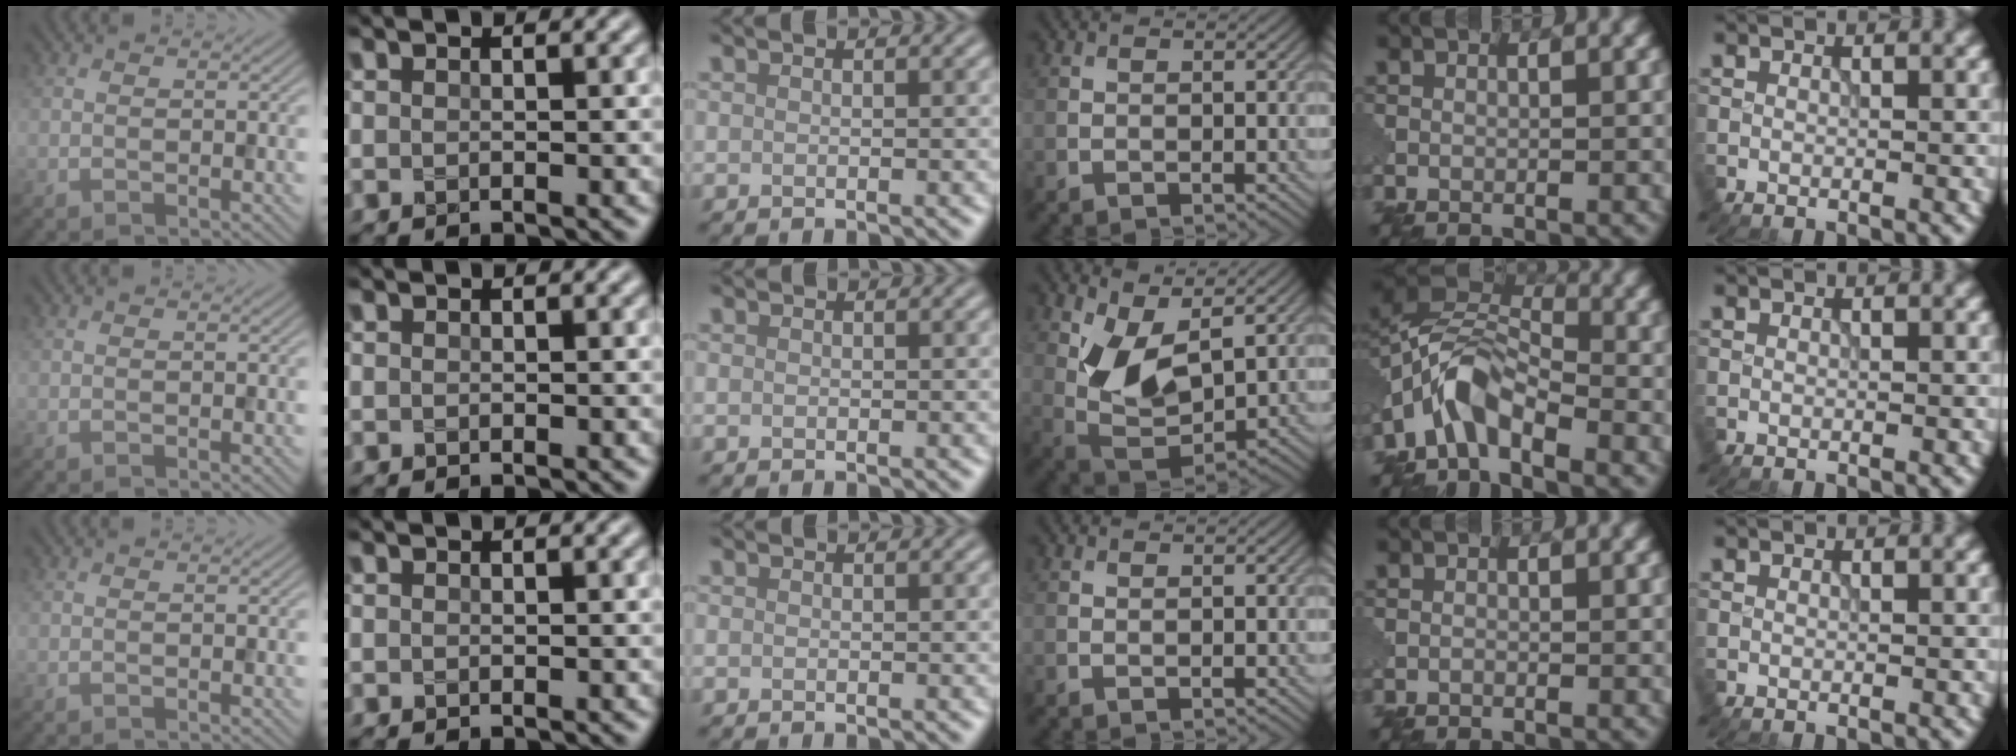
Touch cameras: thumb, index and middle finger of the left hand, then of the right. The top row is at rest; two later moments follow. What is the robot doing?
{"motion": "extract", "object": "pin"}